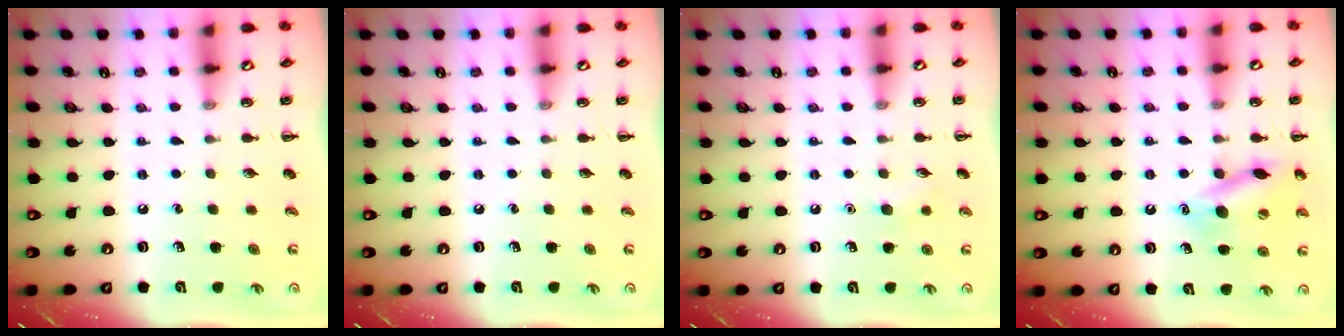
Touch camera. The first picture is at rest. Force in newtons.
{"total": 0.0}
{"total": 5.1, "press": 4.9, "slide": 1.4}
{"total": 13.3, "press": 13.1, "slide": 2.3}